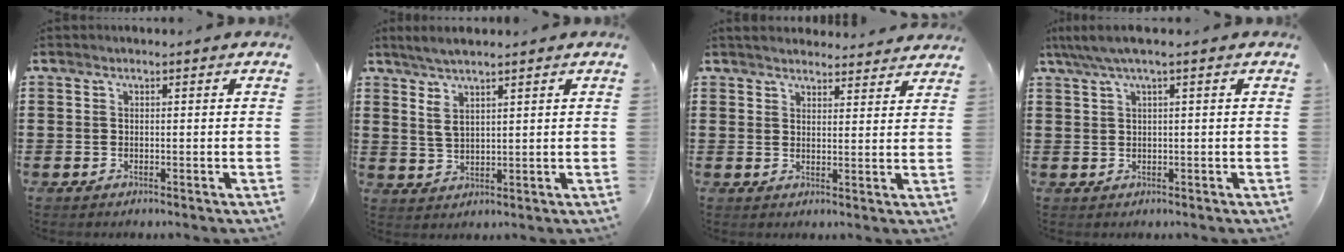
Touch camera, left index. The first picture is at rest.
{"total": 3.8, "force": [2.2, 1.1, 3.0], "torque": [-0.061, 0.006, 0.039]}
{"total": 3.1, "force": [3.0, 0.2, 0.3], "torque": [-0.006, -0.013, 0.055]}
{"total": 2.2, "force": [0.7, 0.1, 2.1], "torque": [-0.049, -0.003, 0.008]}